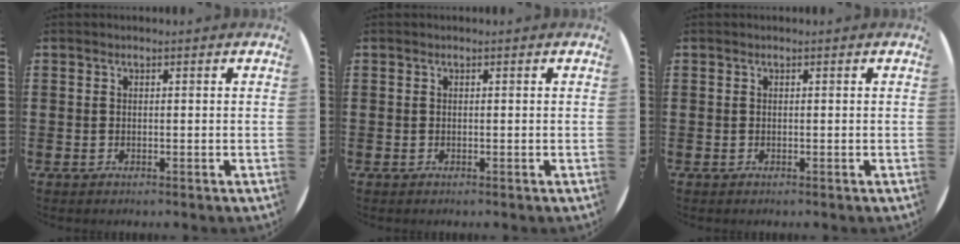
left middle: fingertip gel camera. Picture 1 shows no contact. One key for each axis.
{"total": 0.0}
{"total": 0.0}